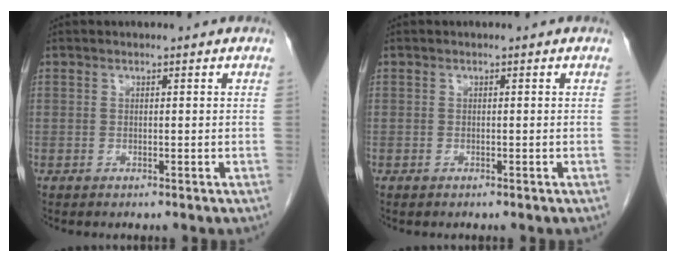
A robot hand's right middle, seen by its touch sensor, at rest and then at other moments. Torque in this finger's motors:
{"motor_torque": [0.21, -0.06, 0.01, -0.01]}